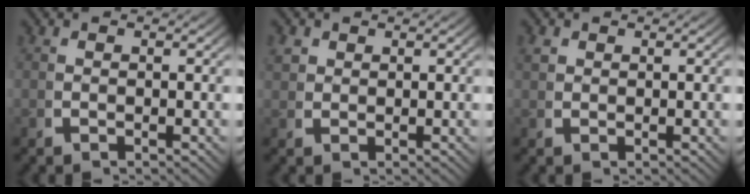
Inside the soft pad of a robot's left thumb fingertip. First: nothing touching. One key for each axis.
{"total": 1.8, "fx": 1.1, "fy": 1.2, "fz": 0.6, "tx": -0.013, "ty": 0.000, "tz": 0.027}
{"total": 1.1, "fx": 0.8, "fy": 0.7, "fz": 0.4, "tx": -0.007, "ty": 0.000, "tz": 0.020}